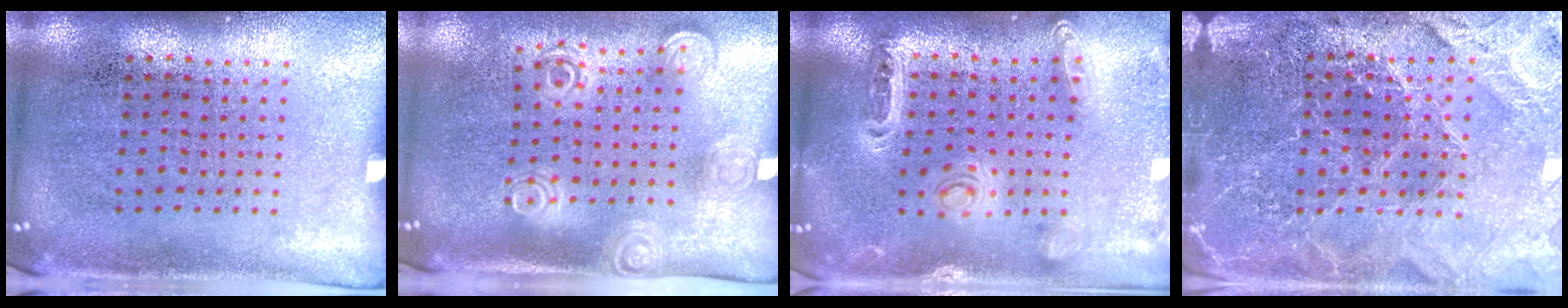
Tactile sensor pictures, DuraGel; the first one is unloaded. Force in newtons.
{"total": 1.7, "press": 1.3, "slide": 1.1}
{"total": 1.3, "press": 1.3, "slide": 0.4}
{"total": 4.0, "press": 3.8, "slide": 1.2}